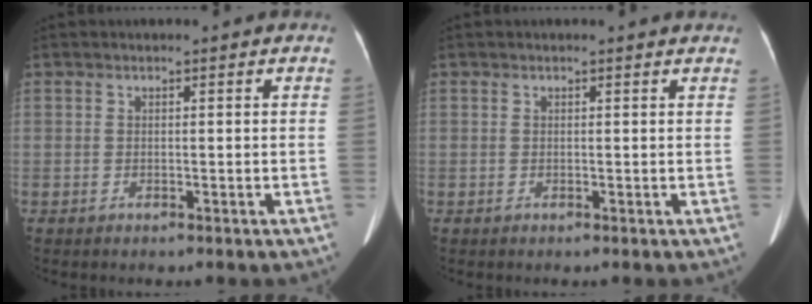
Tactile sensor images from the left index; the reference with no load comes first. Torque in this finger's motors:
{"motor_torque": [-0.10, -0.44, -0.04, 0.01]}